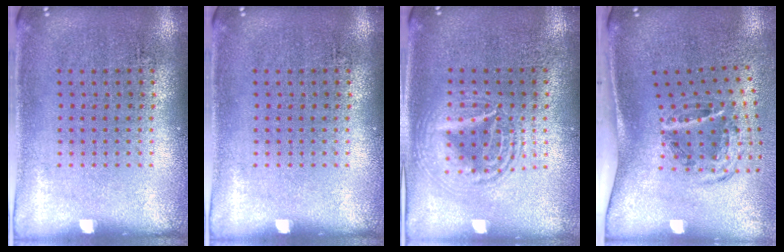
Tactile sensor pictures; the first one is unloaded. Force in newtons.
{"total": 0.0}
{"total": 2.9, "press": 2.8, "slide": 0.3}
{"total": 1.6, "press": 1.1, "slide": 1.2}